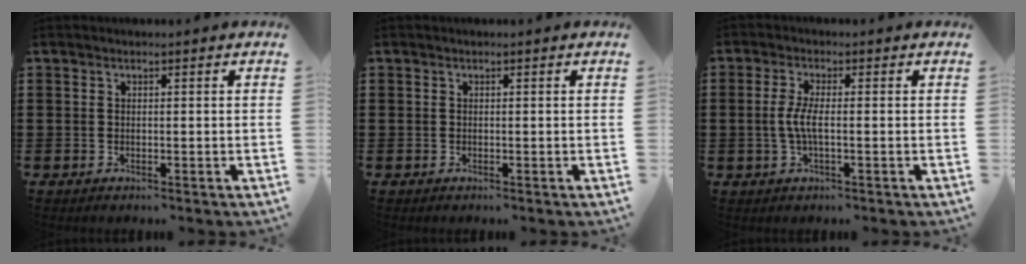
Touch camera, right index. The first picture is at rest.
{"total": 0.0}
{"total": 3.9, "force": [-0.5, 0.8, 3.8], "torque": [-0.099, -0.011, -0.020]}